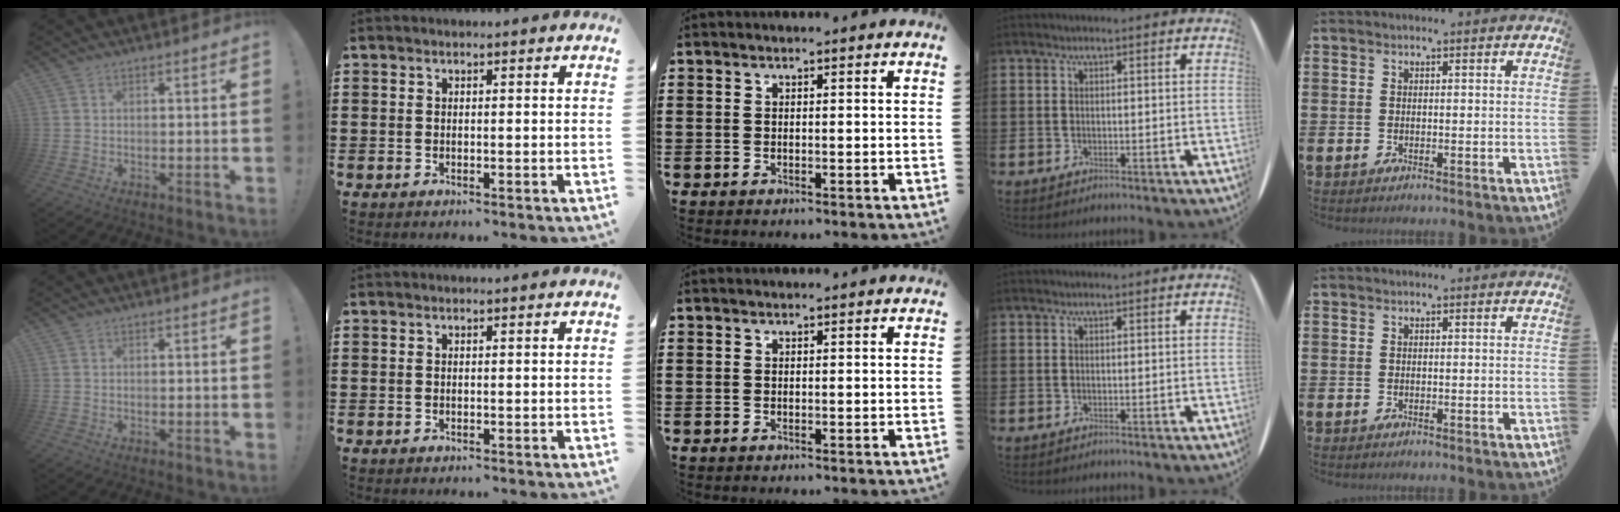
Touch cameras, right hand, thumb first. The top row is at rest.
{}